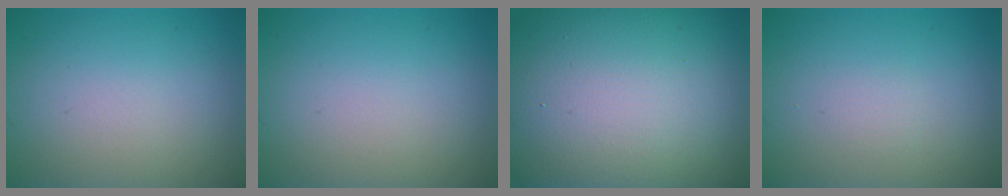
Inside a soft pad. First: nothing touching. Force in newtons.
{"total": 0.0}
{"total": 22.1, "press": 22.1, "slide": 1.2}
{"total": 0.5, "press": 0.5, "slide": 0.0}